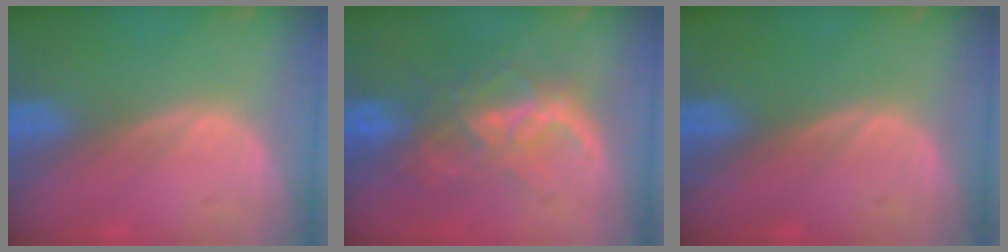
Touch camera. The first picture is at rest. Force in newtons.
{"total": 7.3, "press": 7.2, "slide": 1.3}
{"total": 0.0}